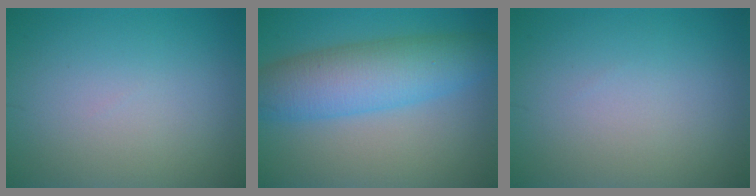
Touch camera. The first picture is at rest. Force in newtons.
{"total": 7.2, "press": 7.2, "slide": 0.2}
{"total": 0.0}